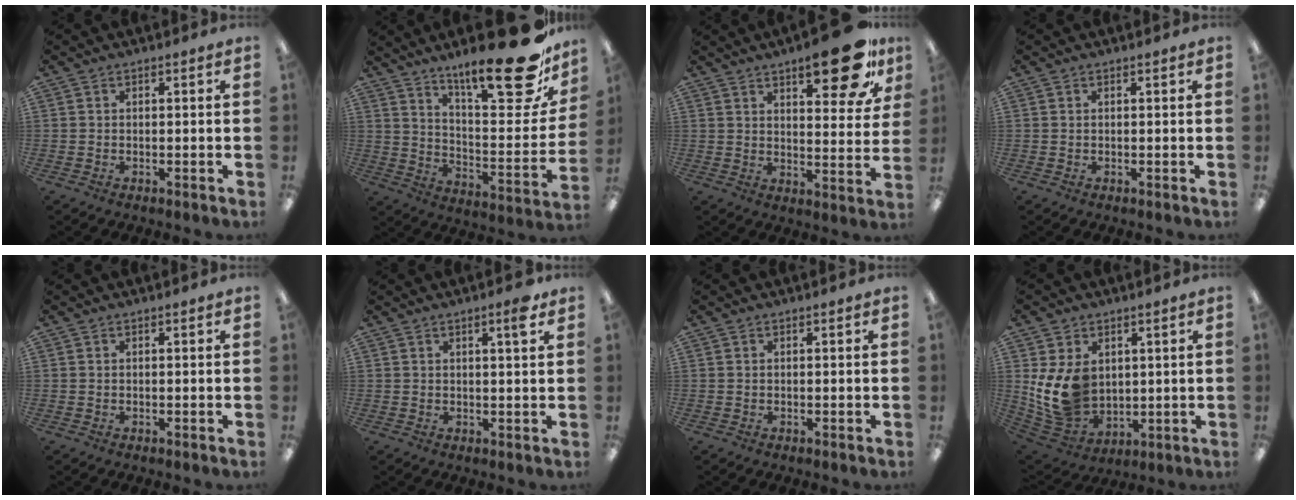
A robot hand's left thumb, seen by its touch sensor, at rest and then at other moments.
{"total": 25.2, "force": [17.9, 6.8, 16.4], "torque": [-0.238, -0.121, 0.288]}
{"total": 16.0, "force": [10.4, 5.1, 11.0], "torque": [-0.137, -0.058, 0.163]}
{"total": 0.0}
{"total": 0.0}
{"total": 3.6, "force": [2.4, 0.5, 2.7], "torque": [-0.035, -0.007, 0.034]}
{"total": 0.0}
{"total": 12.8, "force": [2.6, 10.0, 7.4], "torque": [-0.169, -0.021, 0.054]}